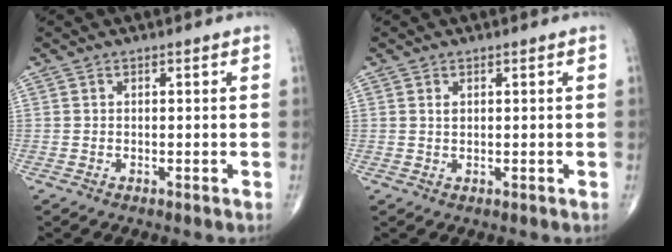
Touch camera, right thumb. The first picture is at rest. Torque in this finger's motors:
{"motor_torque": [-0.32, 0.12, -0.10, 0.46, 0.00]}